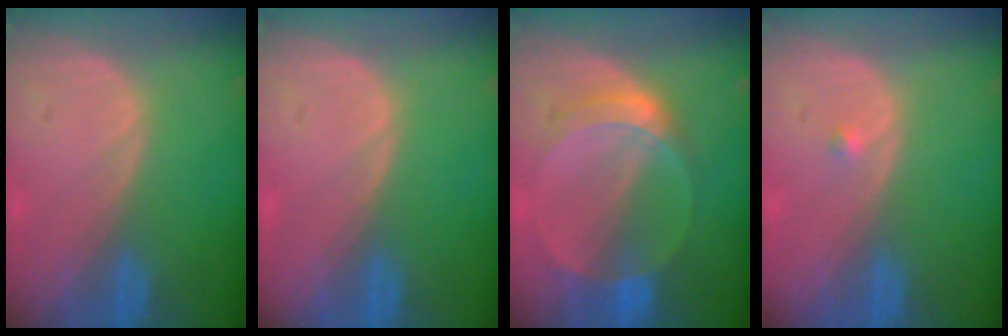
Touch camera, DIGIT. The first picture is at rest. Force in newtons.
{"total": 0.0}
{"total": 6.1, "press": 5.6, "slide": 2.2}
{"total": 0.7, "press": 0.5, "slide": 0.4}